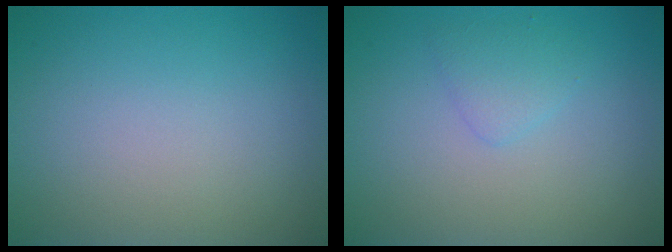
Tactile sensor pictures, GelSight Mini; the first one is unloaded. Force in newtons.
{"total": 1.4, "press": 1.4, "slide": 0.0}